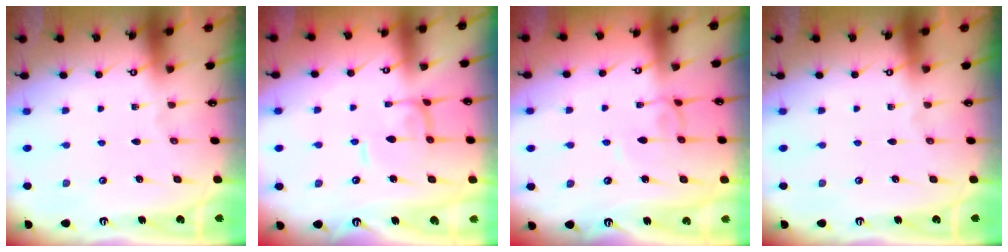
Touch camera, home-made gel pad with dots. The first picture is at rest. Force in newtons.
{"total": 0.5, "press": 0.3, "slide": 0.4}
{"total": 2.6, "press": 2.6, "slide": 0.2}
{"total": 0.0}